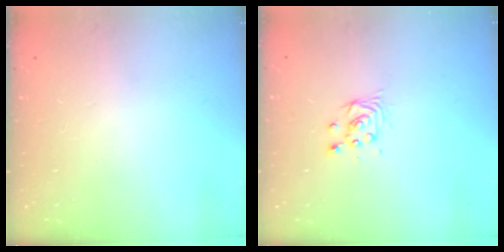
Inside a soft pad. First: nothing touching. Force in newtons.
{"total": 3.1, "press": 3.1, "slide": 0.3}